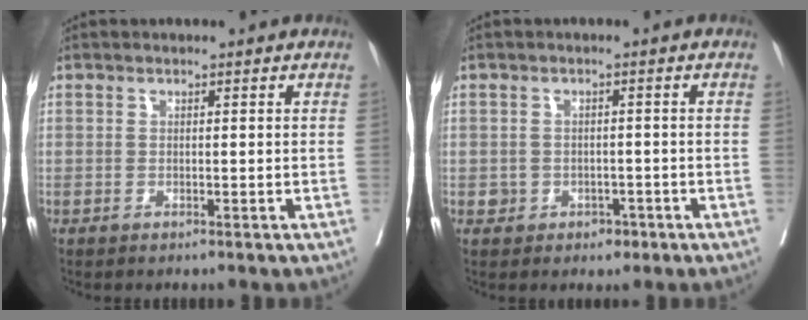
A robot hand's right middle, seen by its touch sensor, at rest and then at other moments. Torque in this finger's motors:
{"motor_torque": [0.27, -0.30, 0.05, 0.02]}